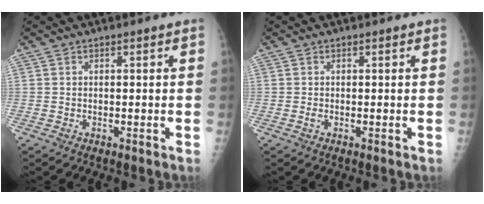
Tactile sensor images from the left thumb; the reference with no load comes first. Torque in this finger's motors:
{"motor_torque": [-0.09, 0.01, 0.03, 0.00, 0.00]}